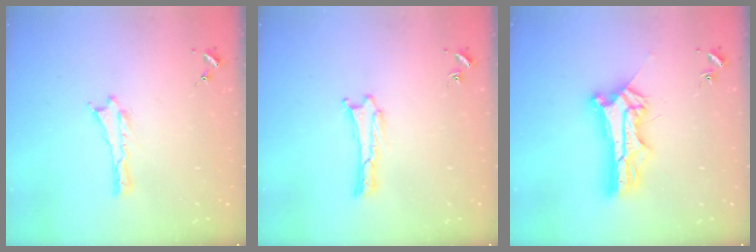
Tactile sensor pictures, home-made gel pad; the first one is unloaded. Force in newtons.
{"total": 0.0}
{"total": 10.0, "press": 9.9, "slide": 1.0}